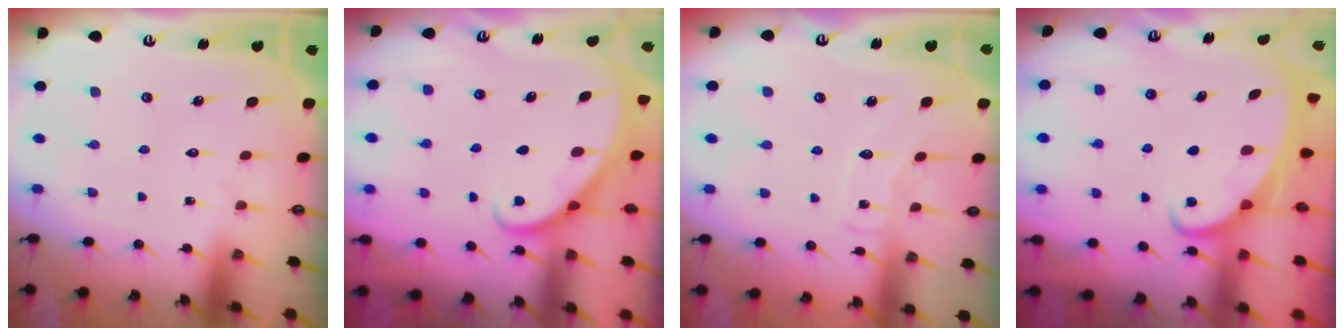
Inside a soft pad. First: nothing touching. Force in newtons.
{"total": 2.7, "press": 2.7, "slide": 0.2}
{"total": 6.8, "press": 6.8, "slide": 0.7}
{"total": 2.2, "press": 2.2, "slide": 0.3}